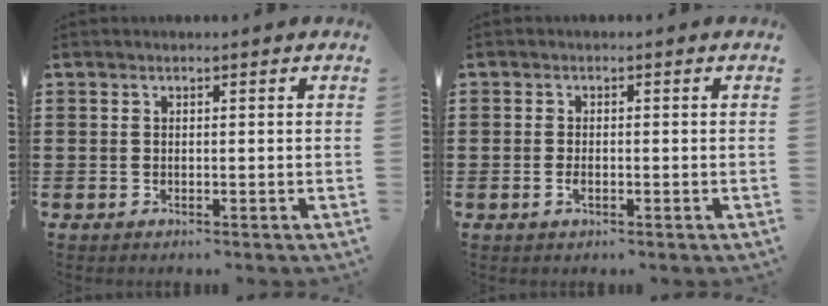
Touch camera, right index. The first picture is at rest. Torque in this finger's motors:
{"motor_torque": [0.48, 1.65, -0.03, 0.00]}